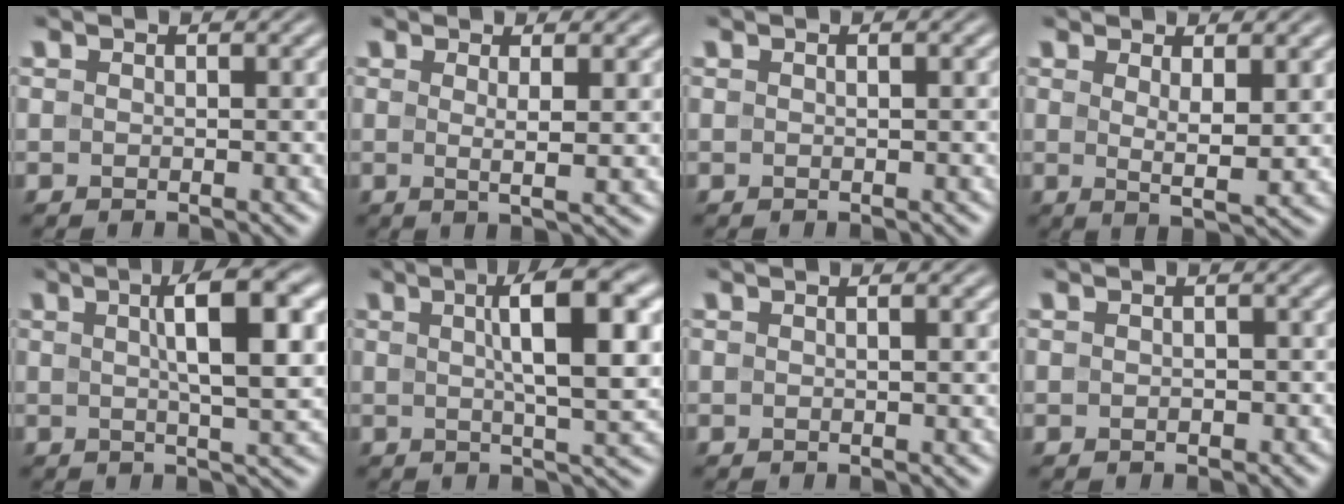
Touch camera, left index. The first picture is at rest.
{"total": 2.7, "force": [0.6, 0.5, 2.6], "torque": [-0.043, -0.004, 0.007]}
{"total": 0.5, "force": [0.1, 0.1, 0.5], "torque": [-0.010, 0.003, 0.002]}
{"total": 3.2, "force": [1.1, 0.6, 3.0], "torque": [-0.052, -0.014, 0.022]}
{"total": 7.3, "force": [1.7, 1.8, 6.8], "torque": [-0.088, 0.014, 0.023]}
{"total": 8.0, "force": [1.9, 1.9, 7.6], "torque": [-0.100, 0.013, 0.025]}
{"total": 0.8, "force": [0.2, 0.1, 0.8], "torque": [-0.013, 0.004, 0.002]}
{"total": 0.7, "force": [-0.2, 0.6, 0.4], "torque": [-0.004, -0.004, -0.003]}